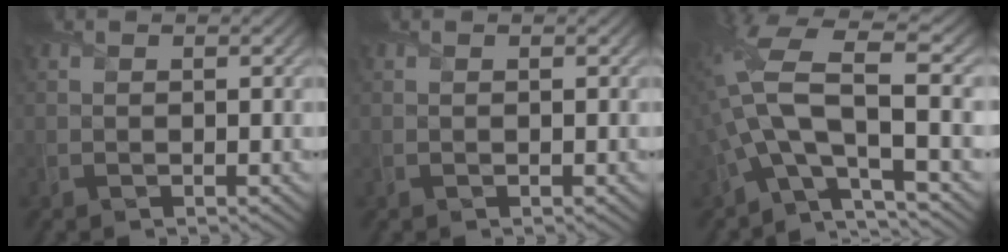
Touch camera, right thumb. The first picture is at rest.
{"total": 0.0}
{"total": 13.6, "force": [-2.6, 4.4, 12.6], "torque": [-0.284, 0.006, -0.052]}